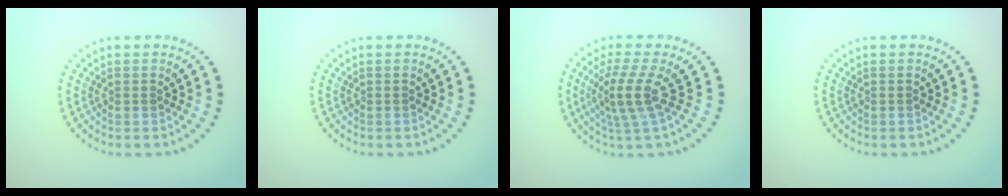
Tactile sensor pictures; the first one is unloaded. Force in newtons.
{"total": 0.0}
{"total": 3.6, "press": 2.6, "slide": 2.4}
{"total": 0.0}